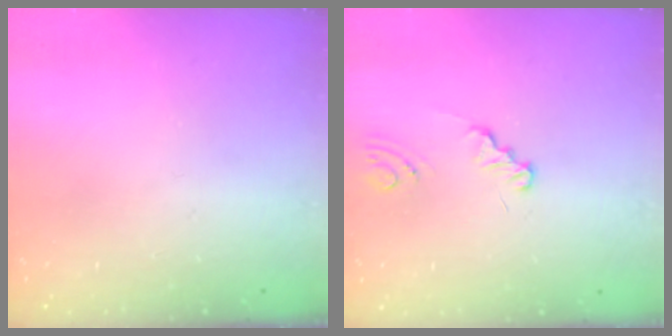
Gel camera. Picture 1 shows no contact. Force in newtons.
{"total": 1.1, "press": 1.1, "slide": 0.1}